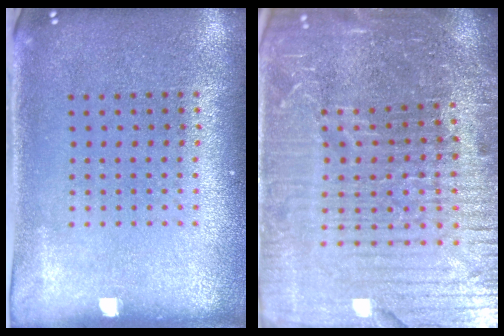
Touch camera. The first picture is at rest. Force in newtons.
{"total": 6.5, "press": 5.7, "slide": 3.2}